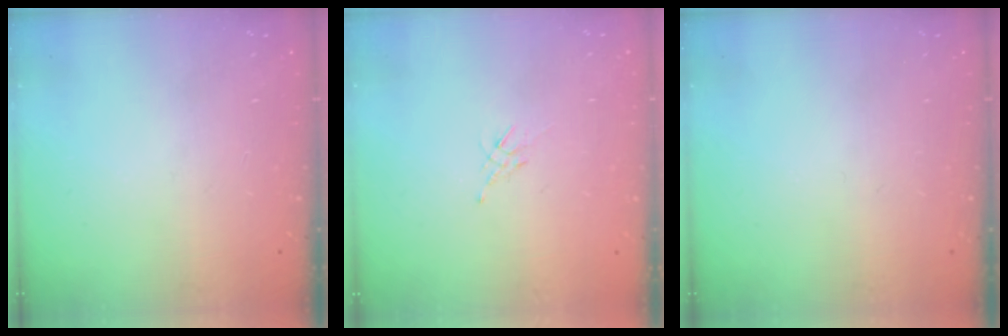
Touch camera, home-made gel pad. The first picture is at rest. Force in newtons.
{"total": 2.1, "press": 2.0, "slide": 0.5}
{"total": 0.0}